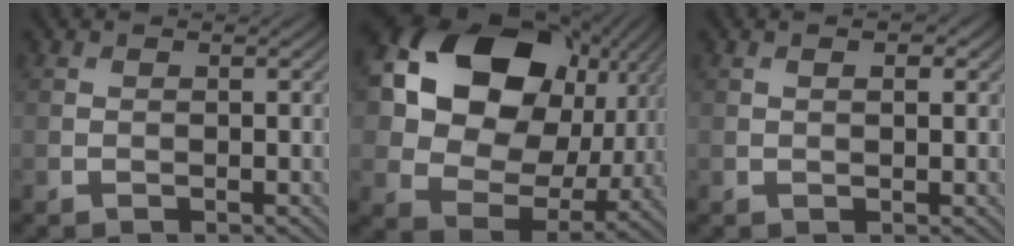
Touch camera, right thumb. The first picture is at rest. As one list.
[{"total": 19.1, "force": [5.7, 14.3, 11.3], "torque": [-0.246, 0.021, 0.116]}, {"total": 1.7, "force": [0.7, 0.7, 1.3], "torque": [-0.013, -0.010, 0.011]}]